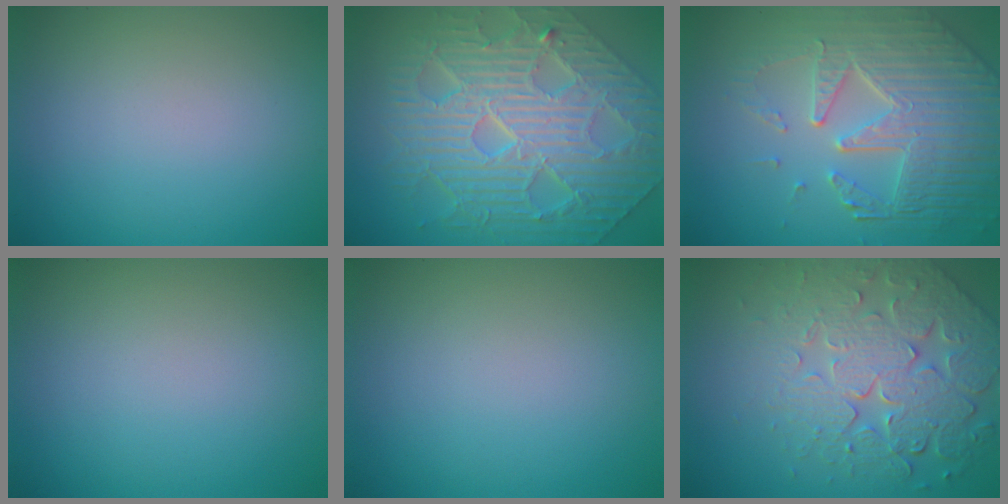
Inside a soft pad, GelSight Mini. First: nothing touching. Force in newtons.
{"total": 10.8, "press": 7.4, "slide": 7.9}
{"total": 8.2, "press": 5.7, "slide": 5.9}
{"total": 0.0}
{"total": 0.0}
{"total": 8.1, "press": 5.7, "slide": 5.7}